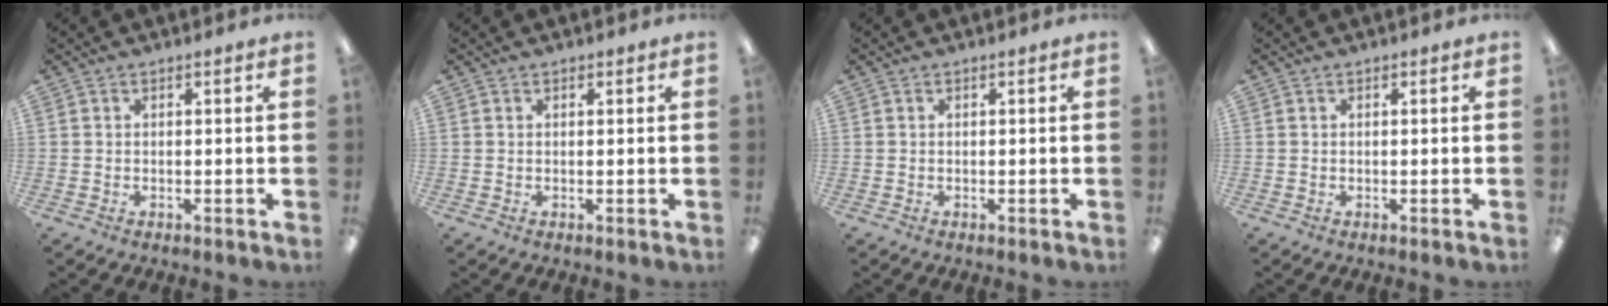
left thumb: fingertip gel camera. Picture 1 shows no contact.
{"total": 0.0}
{"total": 0.0}
{"total": 0.0}